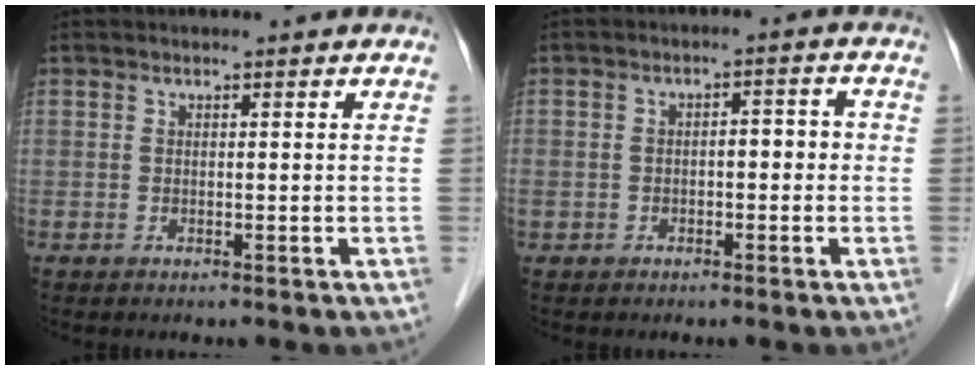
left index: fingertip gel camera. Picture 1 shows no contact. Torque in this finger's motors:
{"motor_torque": [1.24, 0.90, 0.36, 0.09]}